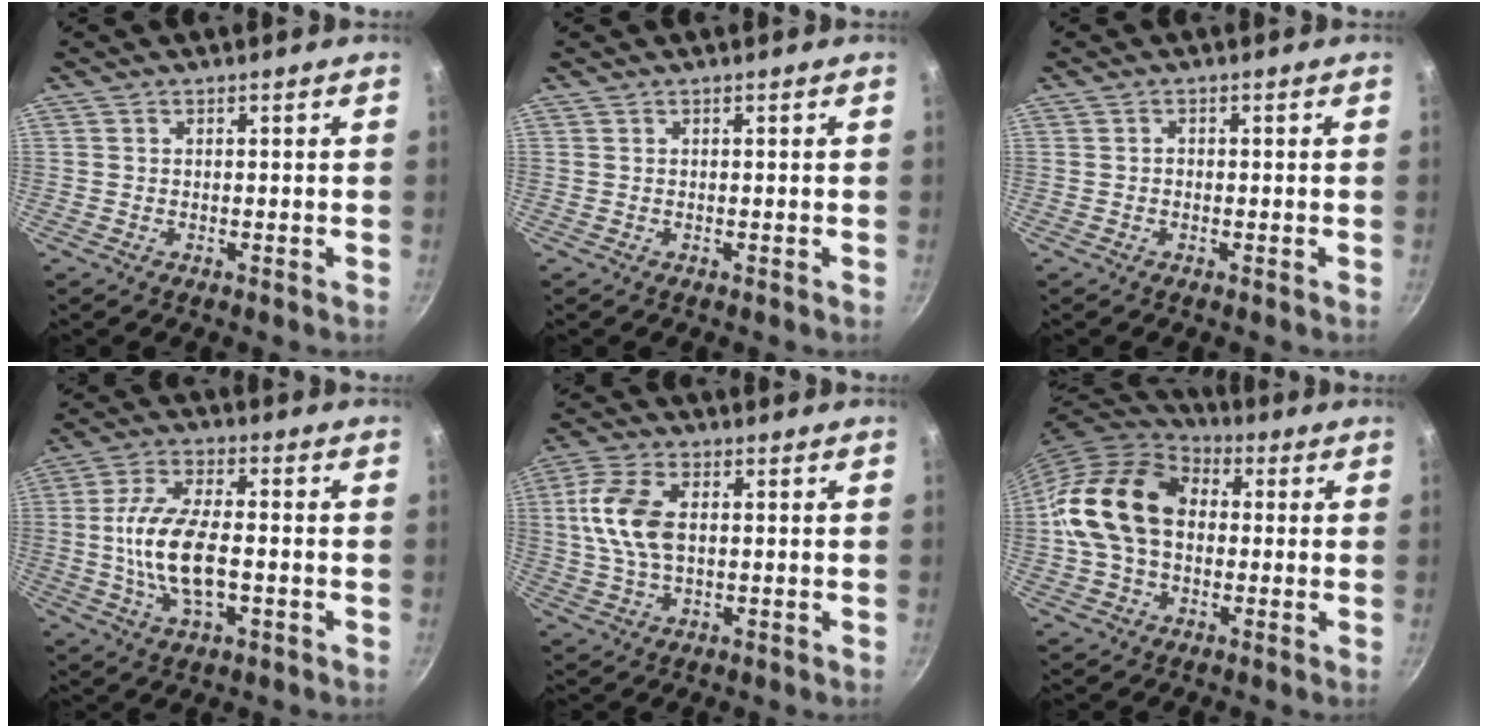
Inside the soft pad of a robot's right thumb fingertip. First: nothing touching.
{"total": 0.0}
{"total": 0.6, "force": [-0.2, 0.5, 0.3], "torque": [-0.005, 0.003, -0.005]}
{"total": 13.3, "force": [-1.7, 6.1, 11.7], "torque": [-0.221, 0.018, -0.040]}
{"total": 10.9, "force": [1.2, 6.2, 8.8], "torque": [-0.176, 0.014, 0.016]}
{"total": 17.5, "force": [0.7, 12.8, 11.8], "torque": [-0.196, 0.033, 0.002]}